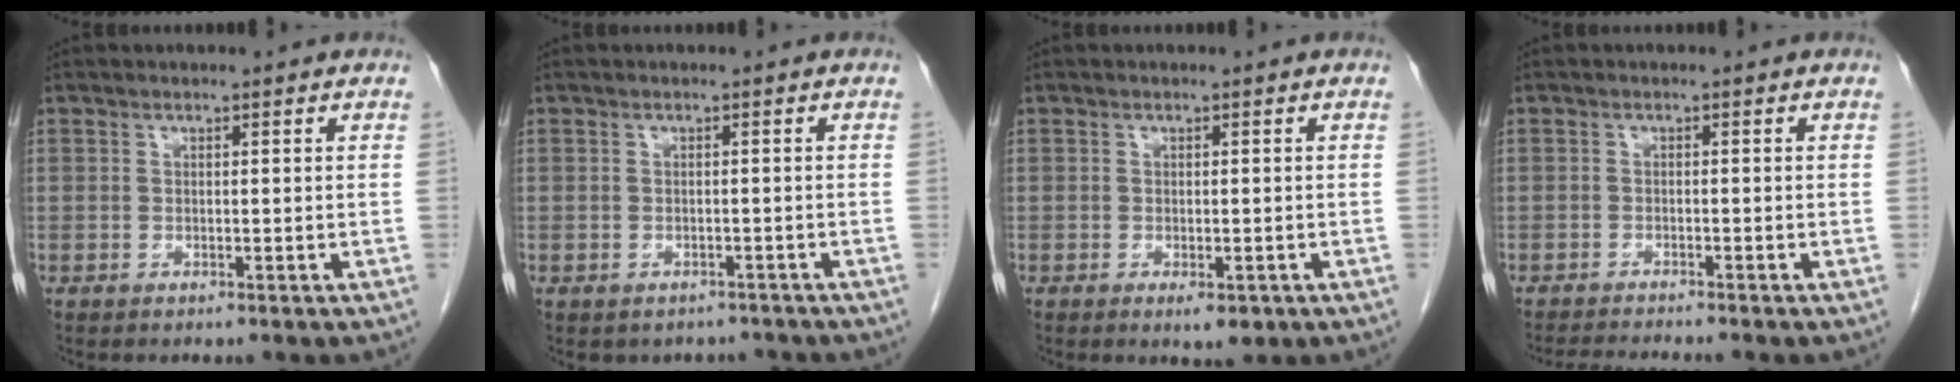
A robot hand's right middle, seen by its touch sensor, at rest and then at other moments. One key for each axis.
{"total": 3.8, "fx": -3.2, "fy": 2.1, "fz": 0.2, "tx": 0.003, "ty": 0.011, "tz": -0.038}
{"total": 2.5, "fx": -1.2, "fy": 0.9, "fz": 2.0, "tx": -0.027, "ty": -0.002, "tz": -0.011}
{"total": 4.1, "fx": -3.8, "fy": -0.8, "fz": 1.2, "tx": -0.022, "ty": -0.017, "tz": -0.064}